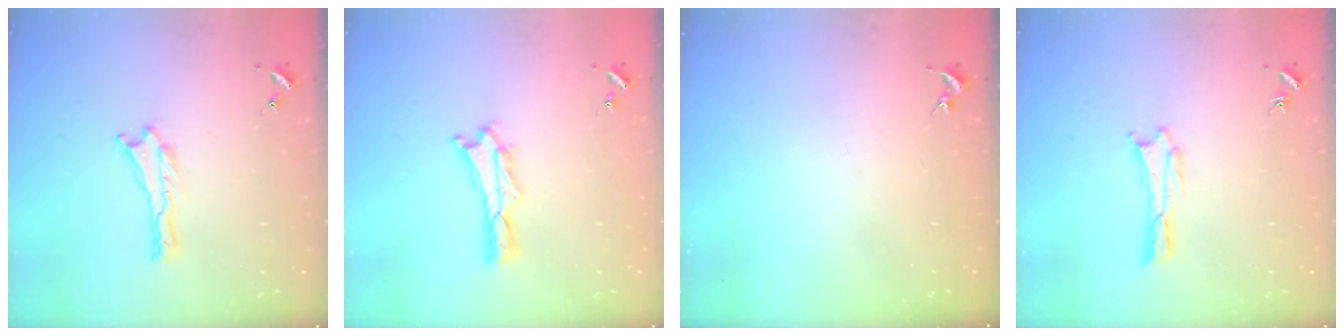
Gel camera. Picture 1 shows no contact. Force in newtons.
{"total": 0.9, "press": 0.9, "slide": 0.2}
{"total": 0.0}
{"total": 0.7, "press": 0.7, "slide": 0.1}